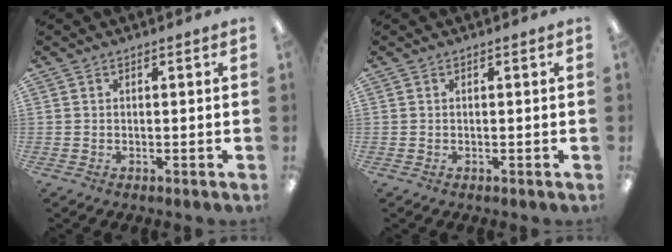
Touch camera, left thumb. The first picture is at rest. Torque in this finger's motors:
{"motor_torque": [-0.02, 0.02, 0.02, -0.01, 0.00]}